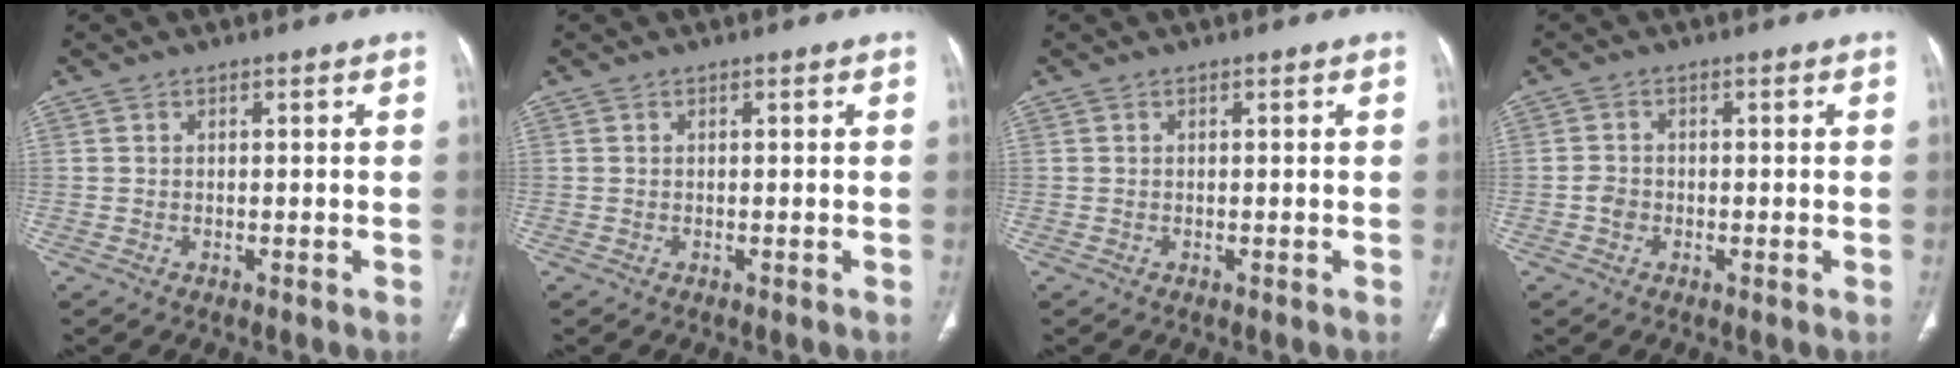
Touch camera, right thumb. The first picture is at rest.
{"total": 0.0}
{"total": 0.0}
{"total": 1.9, "force": [-0.6, 1.6, 1.0], "torque": [-0.013, 0.006, -0.015]}